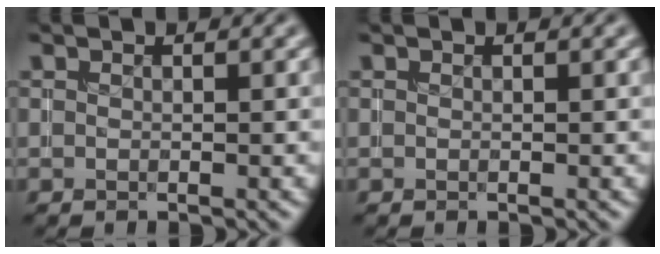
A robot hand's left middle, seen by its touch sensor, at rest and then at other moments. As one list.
[{"total": 0.0}]